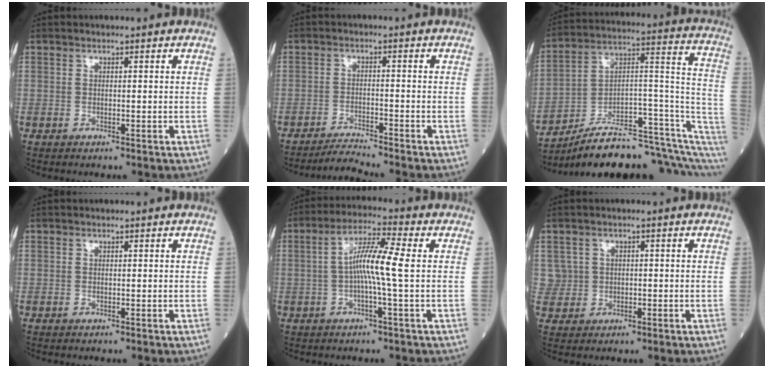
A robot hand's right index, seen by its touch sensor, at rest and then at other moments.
{"total": 3.7, "force": [-3.5, -1.4, 0.2], "torque": [-0.010, -0.018, -0.062]}
{"total": 19.9, "force": [-14.9, 4.3, 12.5], "torque": [-0.125, 0.067, -0.224]}
{"total": 0.0}
{"total": 7.4, "force": [0.0, -0.4, 7.4], "torque": [-0.139, 0.013, -0.008]}
{"total": 3.0, "force": [0.3, 3.0, -0.1], "torque": [0.012, 0.011, 0.012]}